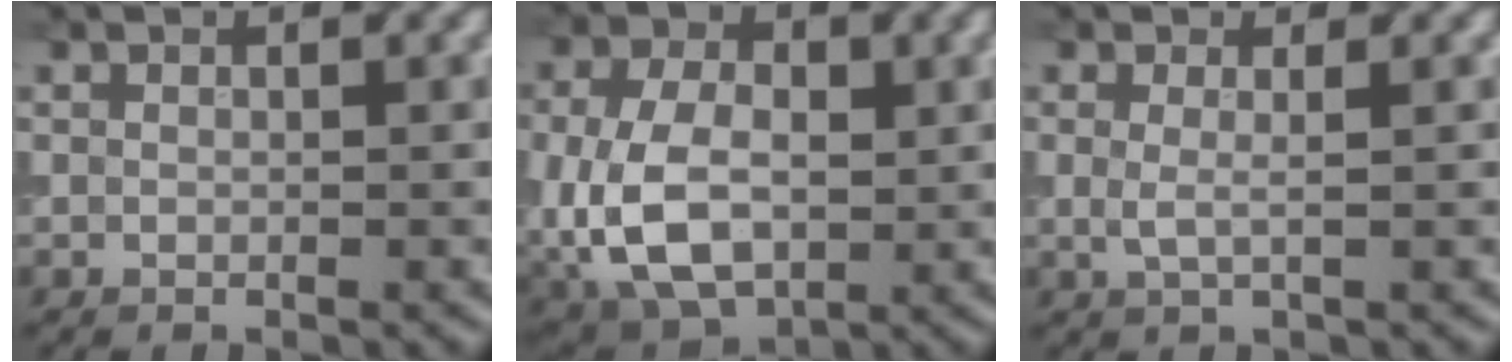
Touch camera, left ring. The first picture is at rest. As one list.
[{"total": 8.9, "force": [-0.9, 6.1, 6.5], "torque": [-0.147, -0.005, -0.019]}, {"total": 1.5, "force": [0.2, 0.5, 1.4], "torque": [-0.026, -0.007, 0.001]}]